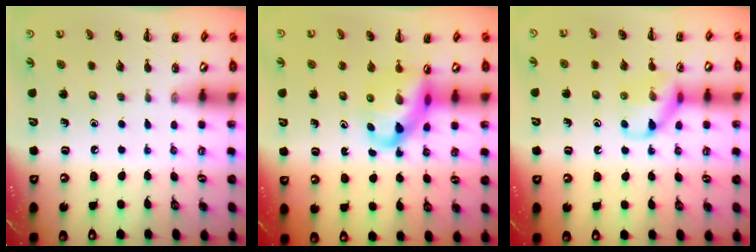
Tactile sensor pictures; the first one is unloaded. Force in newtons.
{"total": 10.2, "press": 9.8, "slide": 2.8}
{"total": 11.0, "press": 11.0, "slide": 0.3}